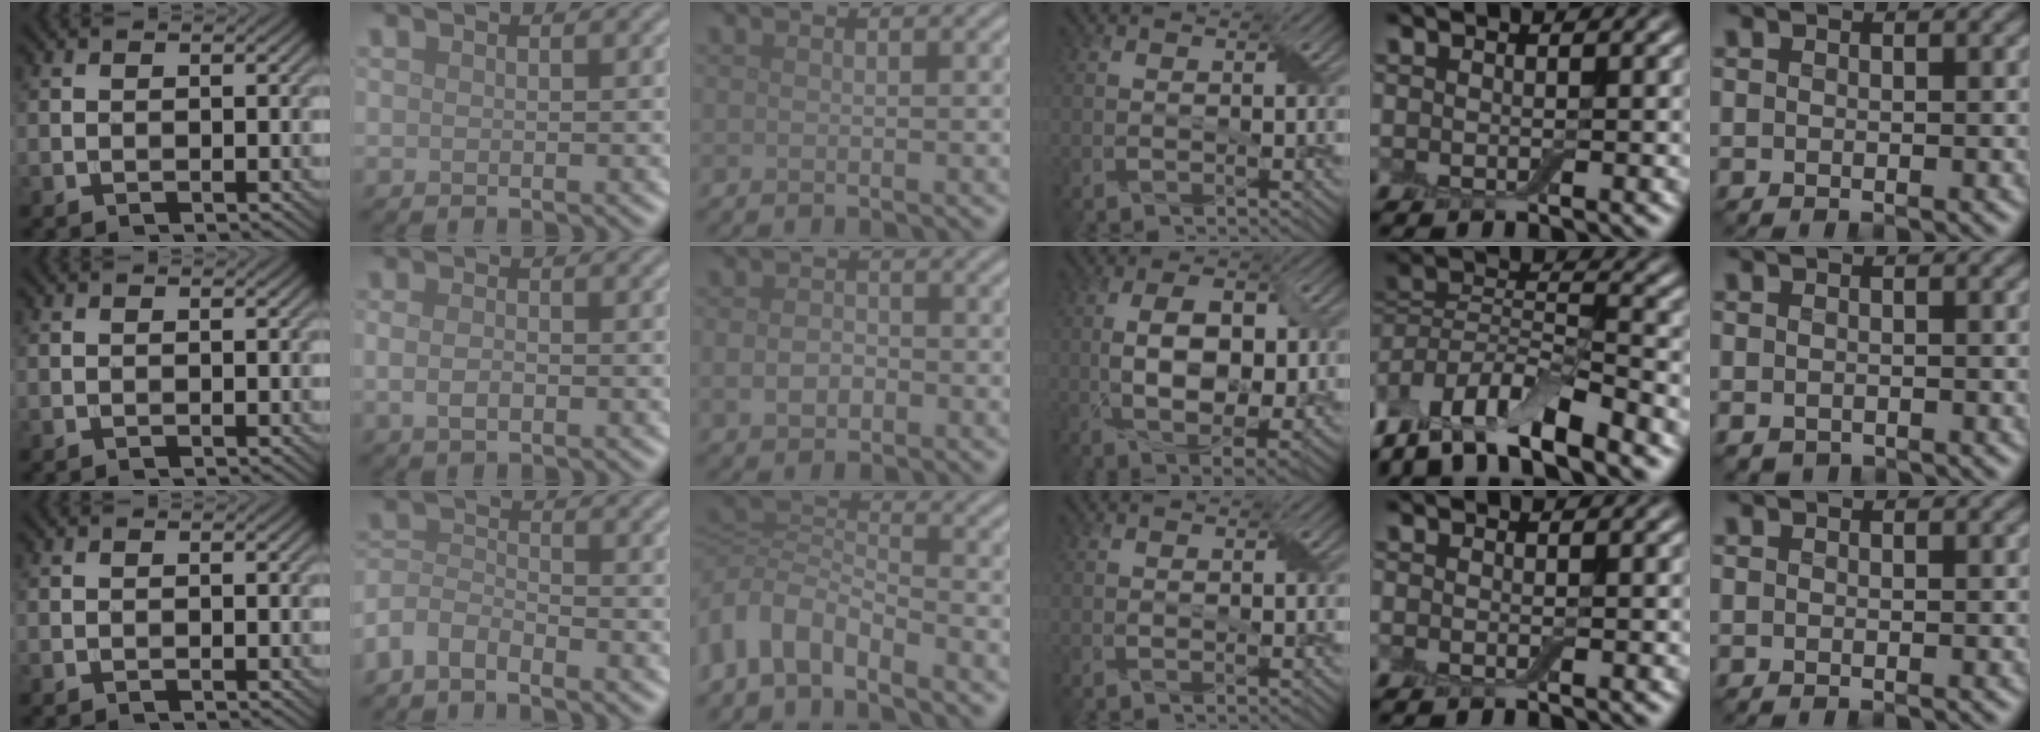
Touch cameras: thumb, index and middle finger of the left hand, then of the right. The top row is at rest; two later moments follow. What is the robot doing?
{"motion": "fold", "object": "cloth"}